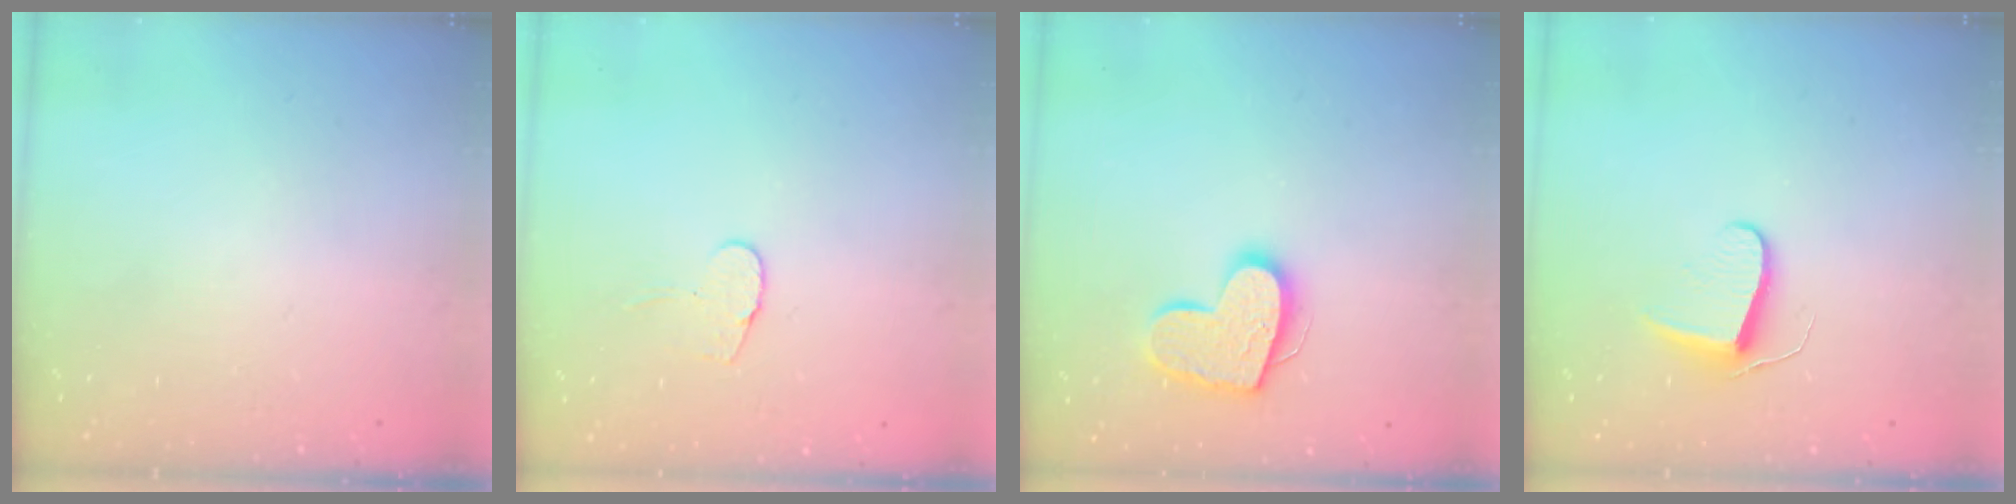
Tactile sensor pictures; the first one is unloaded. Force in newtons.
{"total": 5.6, "press": 5.6, "slide": 0.4}
{"total": 14.6, "press": 14.6, "slide": 1.1}
{"total": 7.0, "press": 7.0, "slide": 0.6}